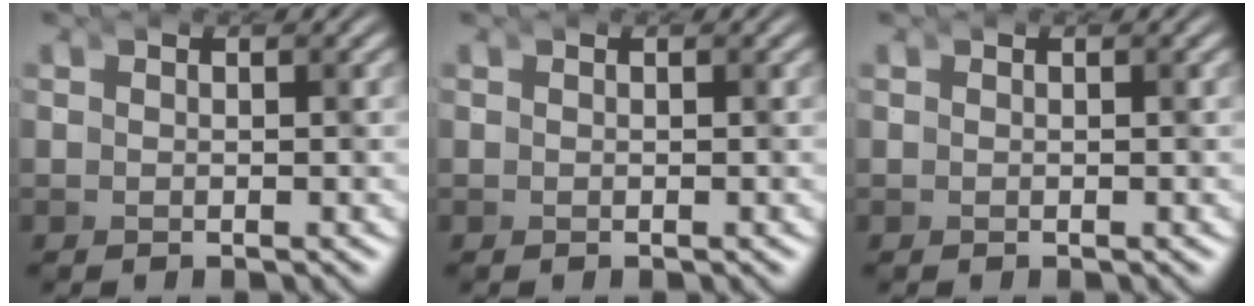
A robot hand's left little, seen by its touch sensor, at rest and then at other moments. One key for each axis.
{"total": 0.0}
{"total": 0.0}